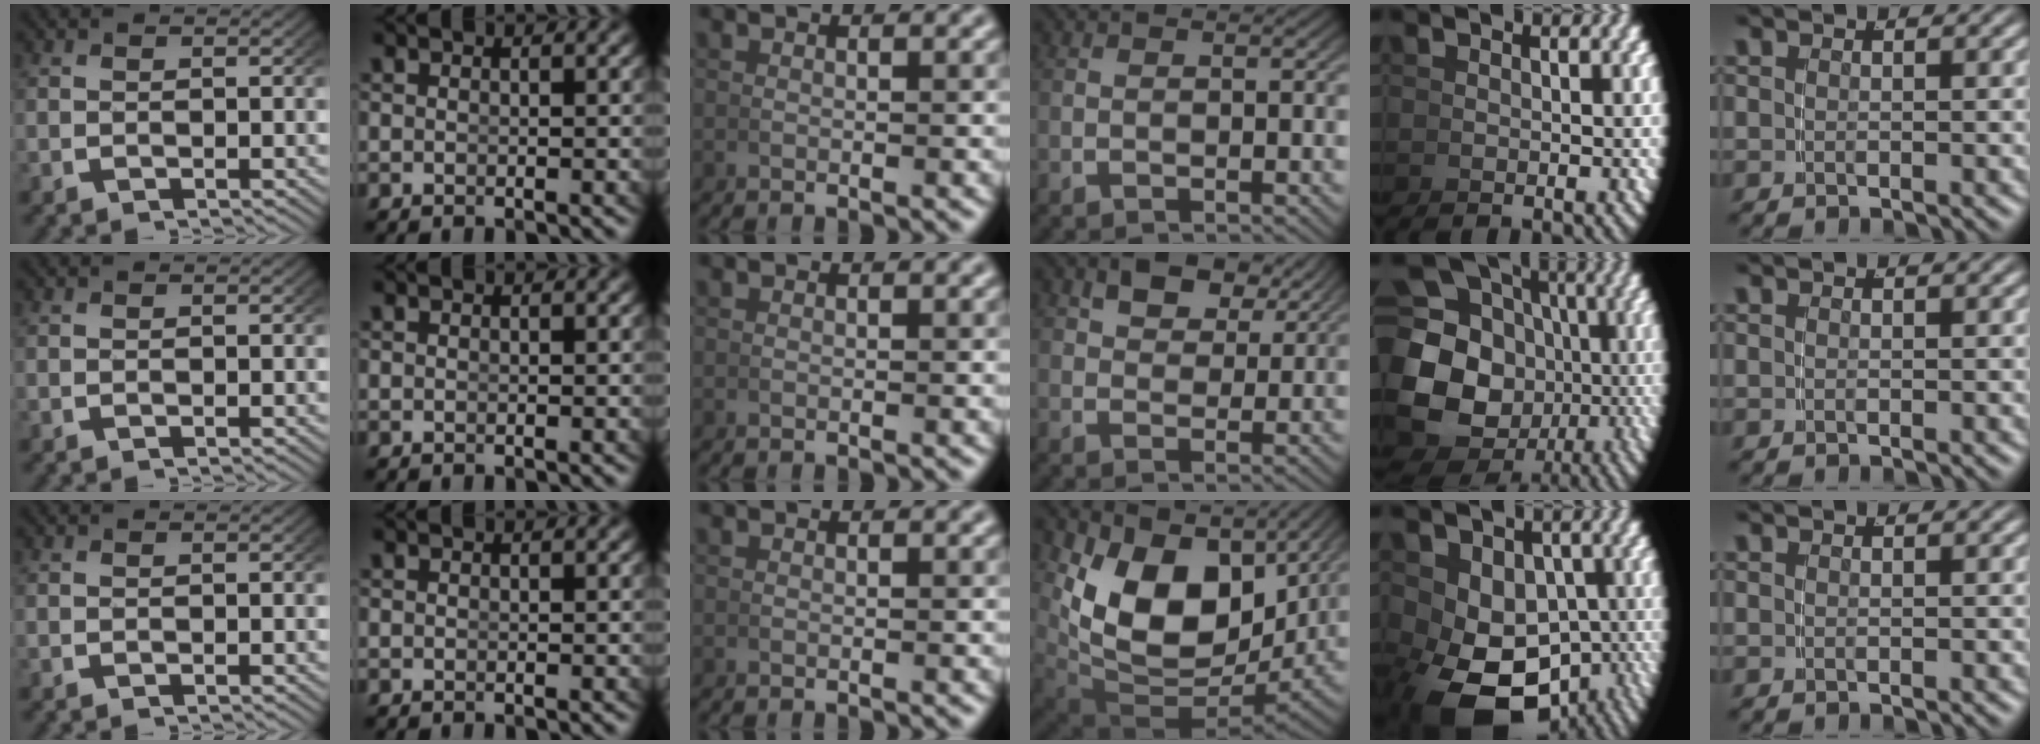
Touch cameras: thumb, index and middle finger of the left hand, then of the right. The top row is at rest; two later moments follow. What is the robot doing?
{"motion": "grasp_and_lifting", "object": "coin"}